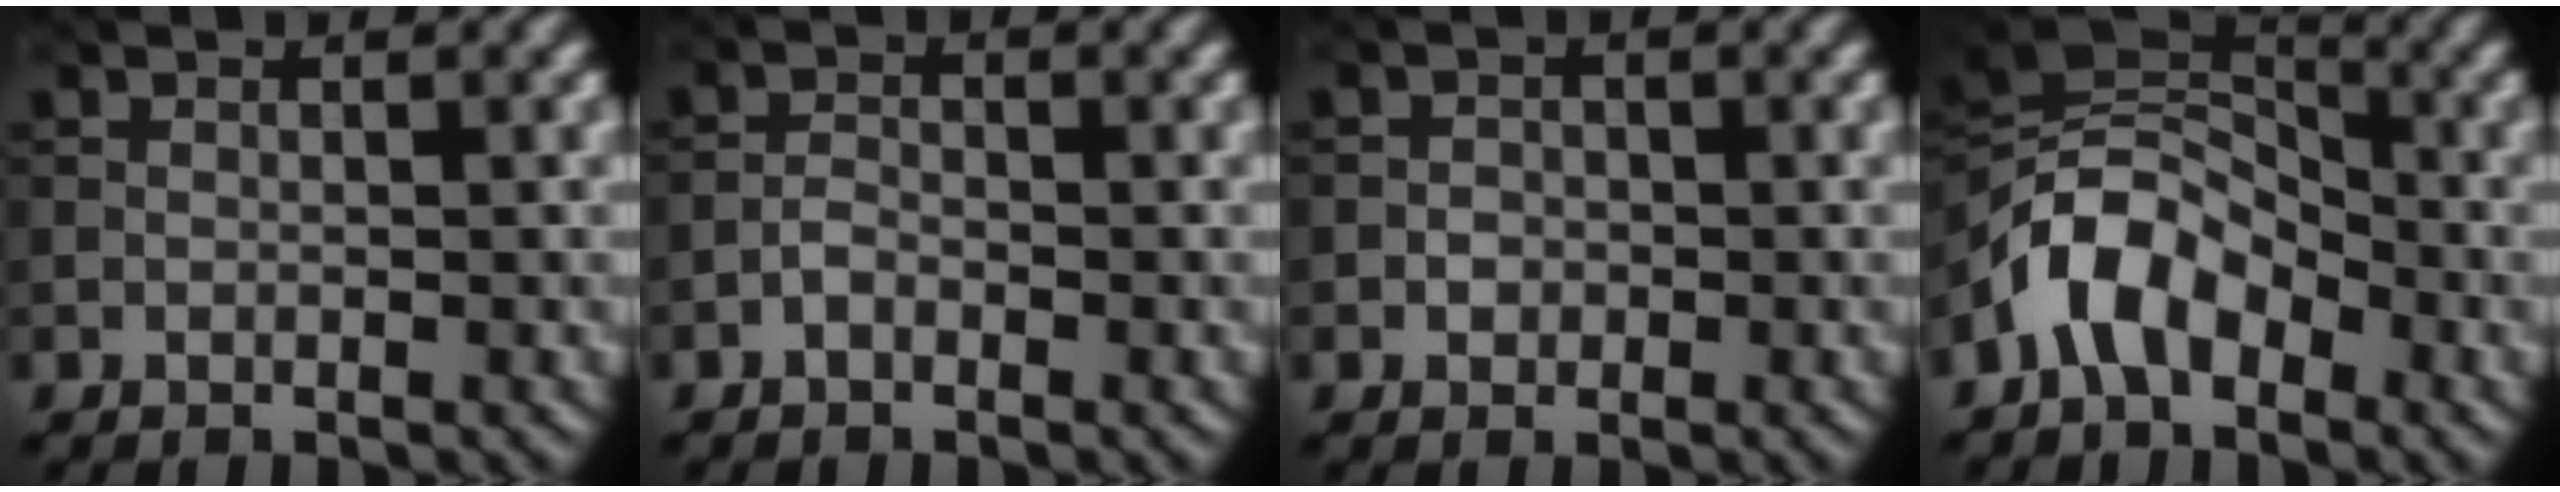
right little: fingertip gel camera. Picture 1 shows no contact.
{"total": 1.2, "force": [-0.8, 0.6, 0.6], "torque": [-0.012, 0.004, -0.020]}
{"total": 1.2, "force": [-0.4, 1.0, 0.4], "torque": [-0.001, 0.000, -0.009]}
{"total": 7.0, "force": [-3.5, 4.2, 4.3], "torque": [-0.075, 0.012, -0.081]}